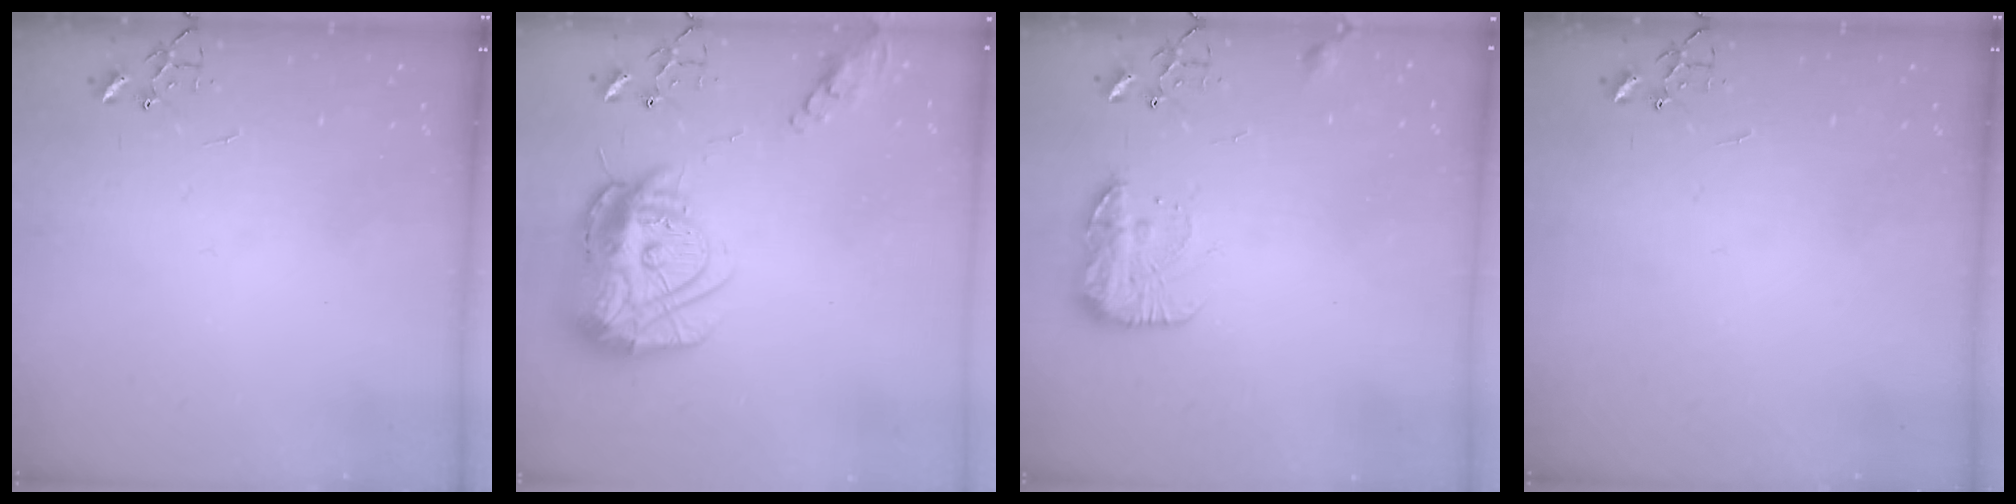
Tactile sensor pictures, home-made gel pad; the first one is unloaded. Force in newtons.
{"total": 18.8, "press": 18.8, "slide": 1.8}
{"total": 12.8, "press": 12.8, "slide": 0.7}
{"total": 0.0}